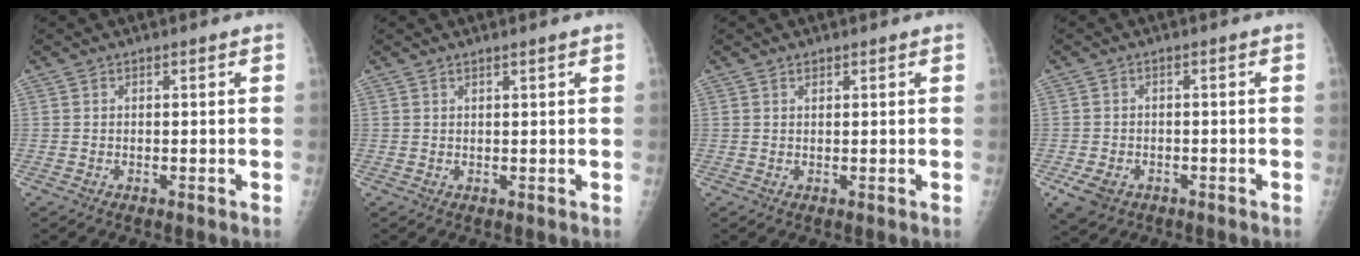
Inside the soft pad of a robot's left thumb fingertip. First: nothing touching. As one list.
[{"total": 1.0, "force": [0.8, 0.0, 0.6], "torque": [-0.007, -0.004, 0.014]}, {"total": 0.9, "force": [0.6, 0.5, 0.3], "torque": [0.002, -0.003, 0.009]}, {"total": 4.9, "force": [-2.2, 3.6, 2.4], "torque": [-0.045, 0.003, -0.029]}]